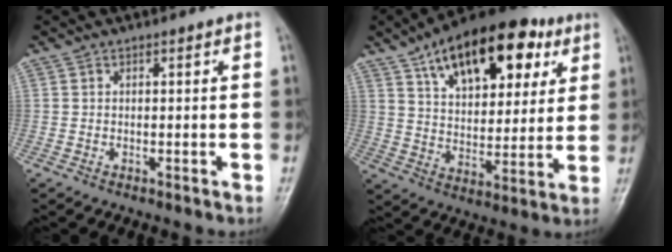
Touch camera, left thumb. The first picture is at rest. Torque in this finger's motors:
{"motor_torque": [2.14, 2.15, 1.71, -1.06, 0.23]}